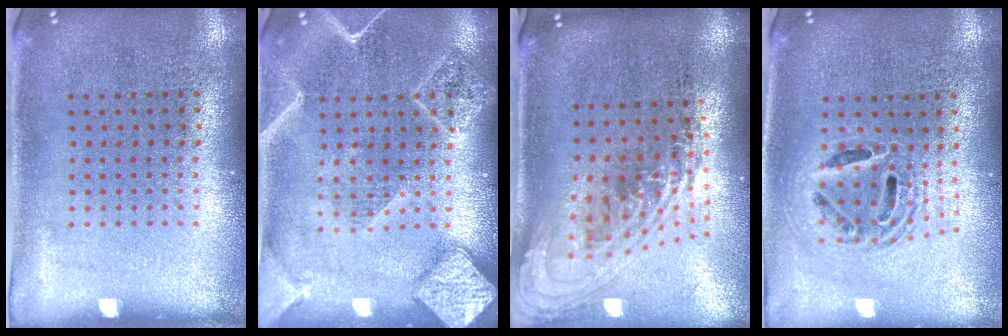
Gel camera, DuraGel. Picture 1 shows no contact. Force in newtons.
{"total": 2.2, "press": 2.2, "slide": 0.2}
{"total": 2.3, "press": 1.7, "slide": 1.6}
{"total": 1.8, "press": 1.5, "slide": 1.1}